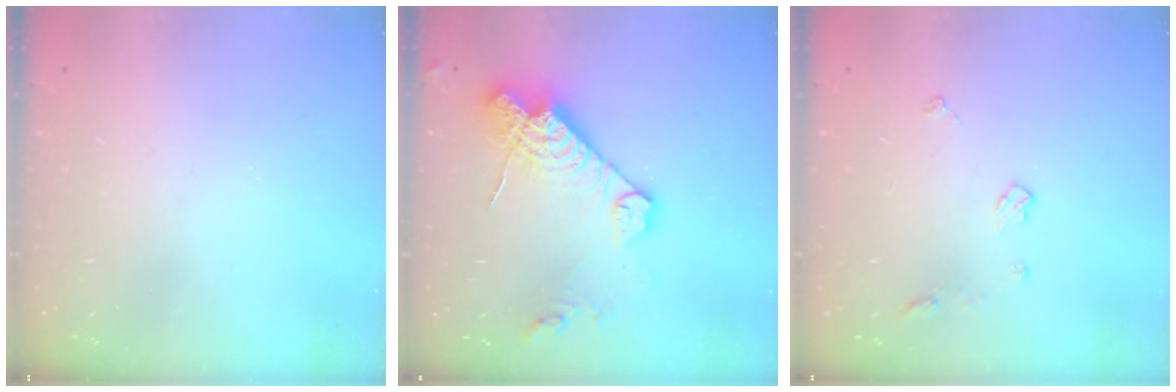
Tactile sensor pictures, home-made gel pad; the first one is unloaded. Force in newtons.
{"total": 17.7, "press": 17.6, "slide": 1.7}
{"total": 5.0, "press": 5.0, "slide": 0.8}